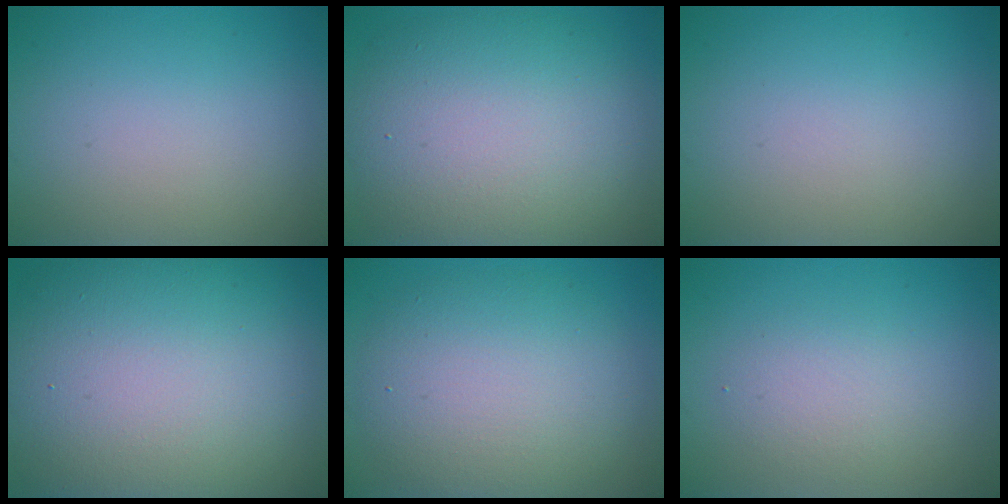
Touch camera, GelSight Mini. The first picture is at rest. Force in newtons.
{"total": 11.4, "press": 11.4, "slide": 0.6}
{"total": 0.0}
{"total": 17.7, "press": 17.6, "slide": 1.5}
{"total": 7.7, "press": 7.6, "slide": 0.3}
{"total": 2.1, "press": 2.1, "slide": 0.1}